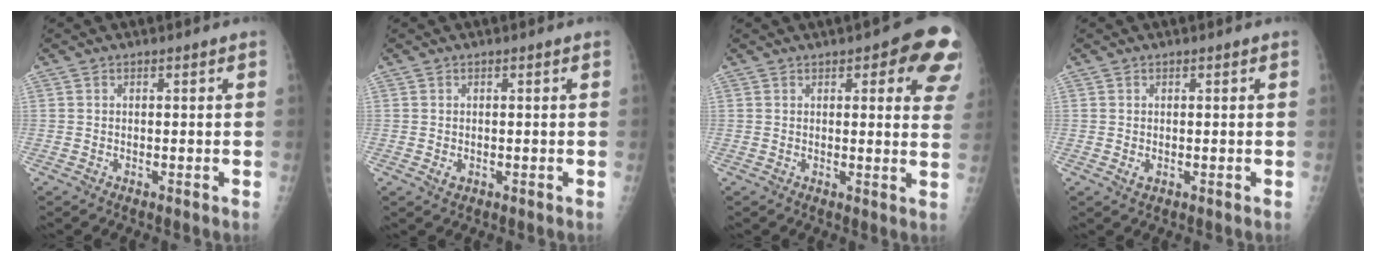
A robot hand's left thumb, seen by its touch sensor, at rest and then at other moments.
{"total": 1.4, "force": [-0.2, 1.0, 0.9], "torque": [-0.010, -0.002, 0.000]}
{"total": 12.5, "force": [6.2, 4.4, 9.9], "torque": [-0.074, -0.021, 0.059]}
{"total": 1.4, "force": [0.1, 0.8, 1.1], "torque": [-0.014, -0.003, 0.004]}